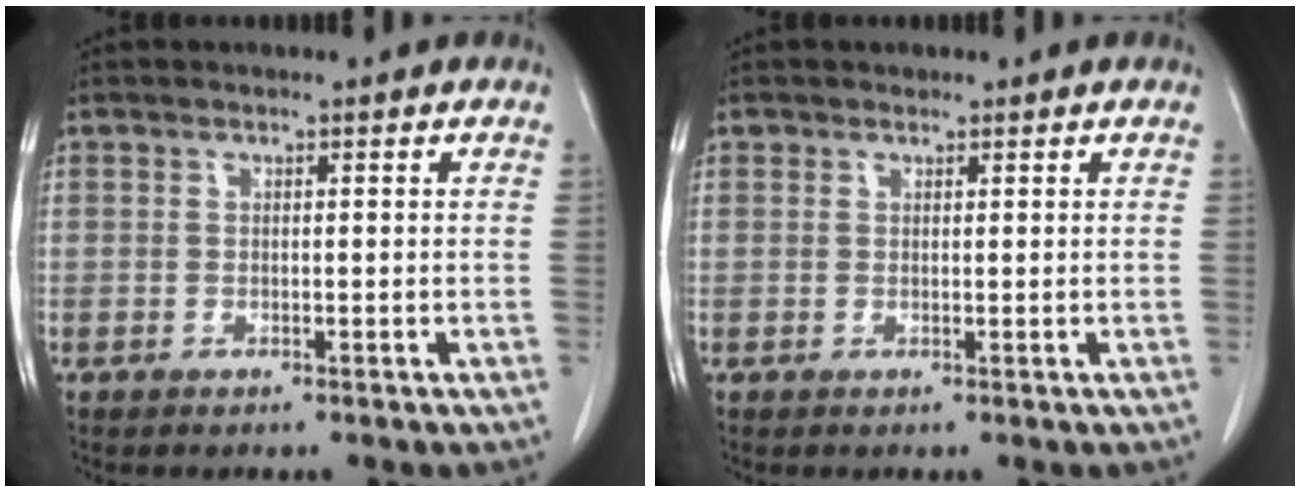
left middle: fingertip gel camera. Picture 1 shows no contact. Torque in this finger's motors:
{"motor_torque": [-0.33, 0.09, -0.10, -0.01]}